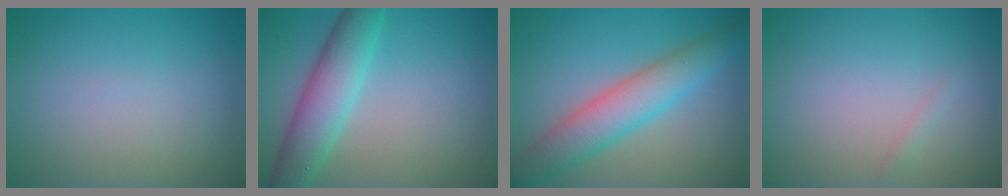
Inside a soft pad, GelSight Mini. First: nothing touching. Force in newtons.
{"total": 5.3, "press": 5.3, "slide": 0.2}
{"total": 5.7, "press": 5.7, "slide": 0.2}
{"total": 0.6, "press": 0.6, "slide": 0.1}